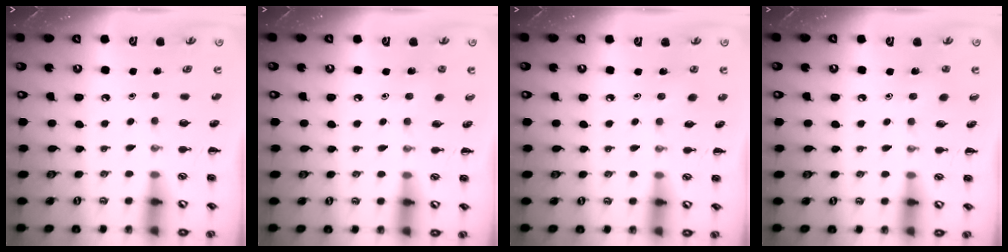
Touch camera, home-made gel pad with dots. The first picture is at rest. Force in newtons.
{"total": 3.7, "press": 3.5, "slide": 1.3}
{"total": 2.6, "press": 2.4, "slide": 0.8}
{"total": 4.9, "press": 4.7, "slide": 1.4}